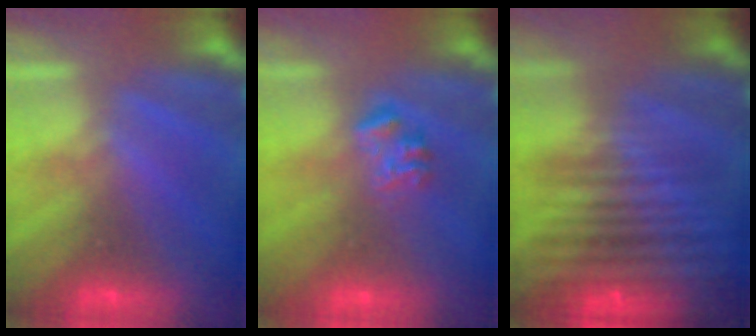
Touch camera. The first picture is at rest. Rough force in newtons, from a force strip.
{"total": 2.3}
{"total": 8.1}